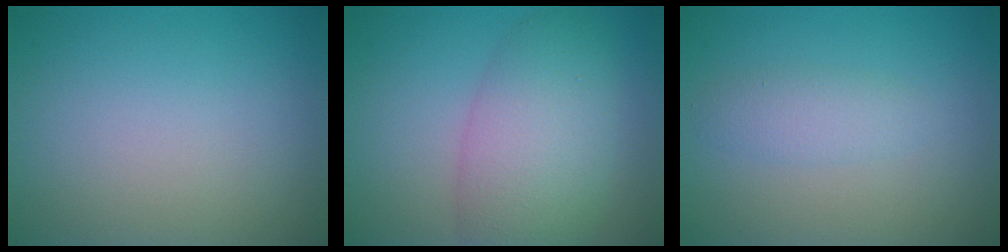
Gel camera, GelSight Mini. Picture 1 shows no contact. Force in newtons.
{"total": 6.7, "press": 6.7, "slide": 0.2}
{"total": 1.8, "press": 1.8, "slide": 0.1}